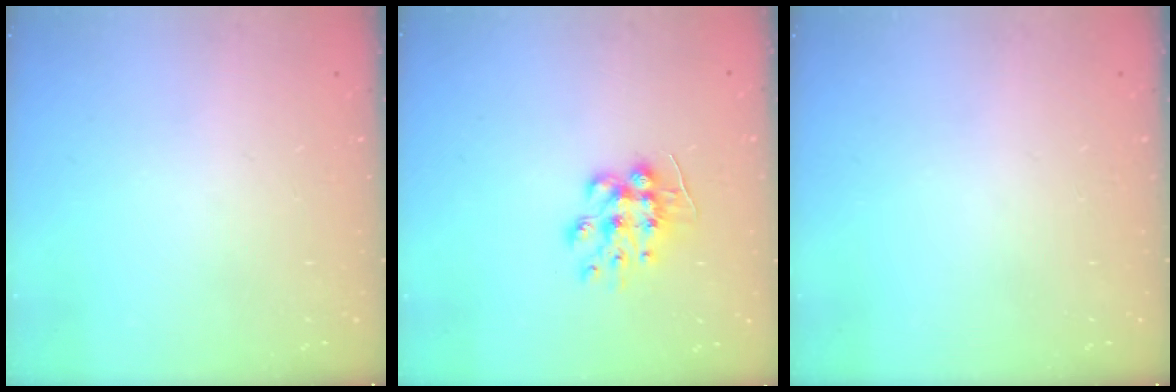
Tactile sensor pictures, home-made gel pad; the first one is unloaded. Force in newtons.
{"total": 9.2, "press": 9.2, "slide": 0.2}
{"total": 0.0}